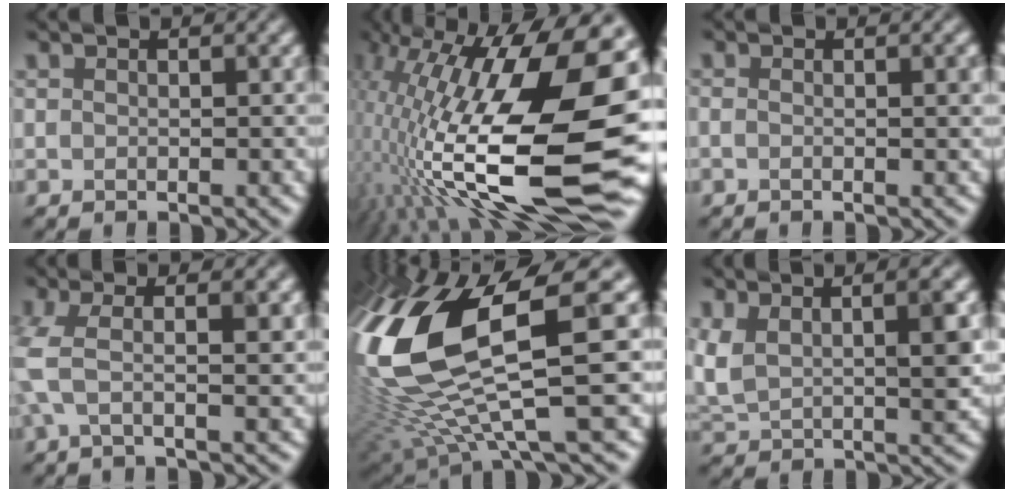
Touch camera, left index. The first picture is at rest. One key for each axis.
{"total": 19.2, "fx": 0.9, "fy": 8.6, "fz": 17.2, "tx": -0.335, "ty": -0.015, "tz": 0.015}
{"total": 1.1, "fx": -0.2, "fy": 0.3, "fz": 1.1, "tx": -0.017, "ty": -0.004, "tz": -0.010}
{"total": 4.0, "fx": 0.1, "fy": 1.0, "fz": 3.9, "tx": -0.075, "ty": 0.002, "tz": -0.007}
{"total": 15.7, "fx": 2.4, "fy": 5.4, "fz": 14.6, "tx": -0.325, "ty": -0.027, "tz": 0.068}
{"total": 6.0, "fx": 2.3, "fy": 2.2, "fz": 5.1, "tx": -0.099, "ty": -0.001, "tz": 0.047}